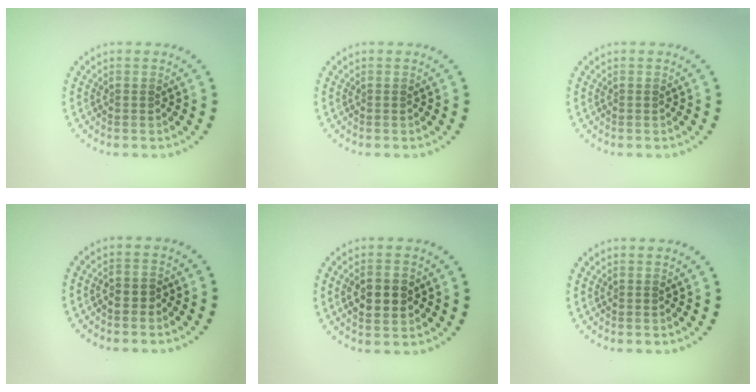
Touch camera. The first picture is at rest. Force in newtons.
{"total": 0.0}
{"total": 0.0}
{"total": 0.9, "press": 0.8, "slide": 0.5}
{"total": 4.1, "press": 4.1, "slide": 0.3}
{"total": 0.0}